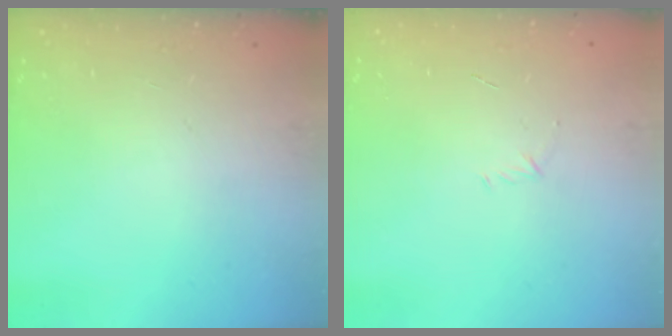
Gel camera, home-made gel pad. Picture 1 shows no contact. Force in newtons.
{"total": 2.7, "press": 2.6, "slide": 0.7}